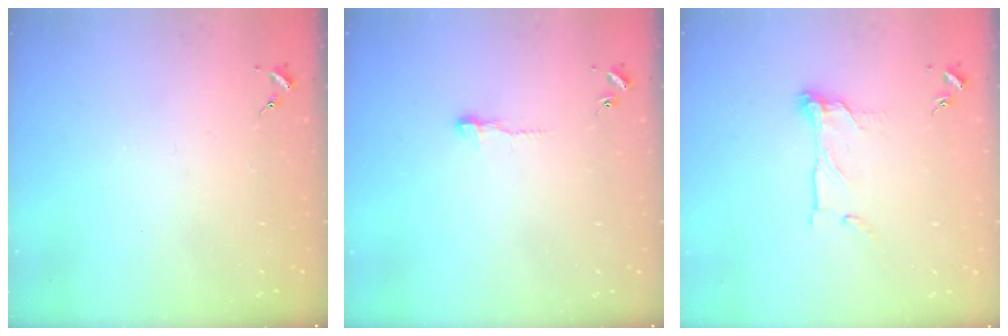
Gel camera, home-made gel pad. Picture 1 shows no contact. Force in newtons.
{"total": 4.0, "press": 4.0, "slide": 0.4}
{"total": 9.4, "press": 9.4, "slide": 0.3}